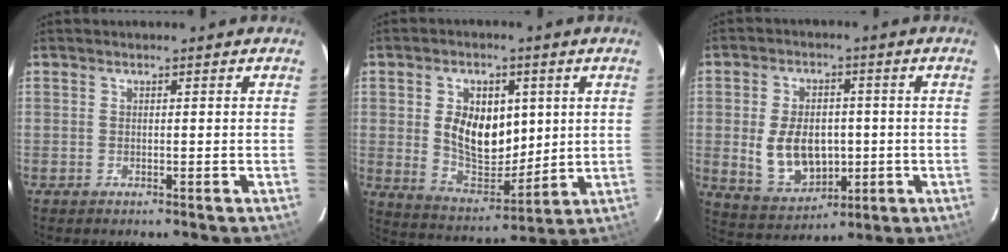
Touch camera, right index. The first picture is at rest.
{"total": 12.7, "force": [2.2, 8.2, 9.5], "torque": [-0.177, -0.001, 0.054]}
{"total": 11.4, "force": [-1.0, 8.0, 8.1], "torque": [-0.170, -0.005, 0.005]}